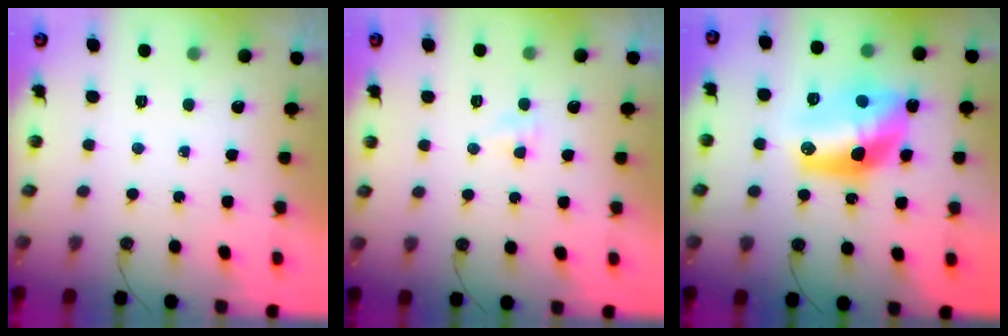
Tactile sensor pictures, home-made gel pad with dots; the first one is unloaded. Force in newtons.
{"total": 4.3, "press": 2.3, "slide": 3.6}
{"total": 15.6, "press": 15.6, "slide": 1.1}